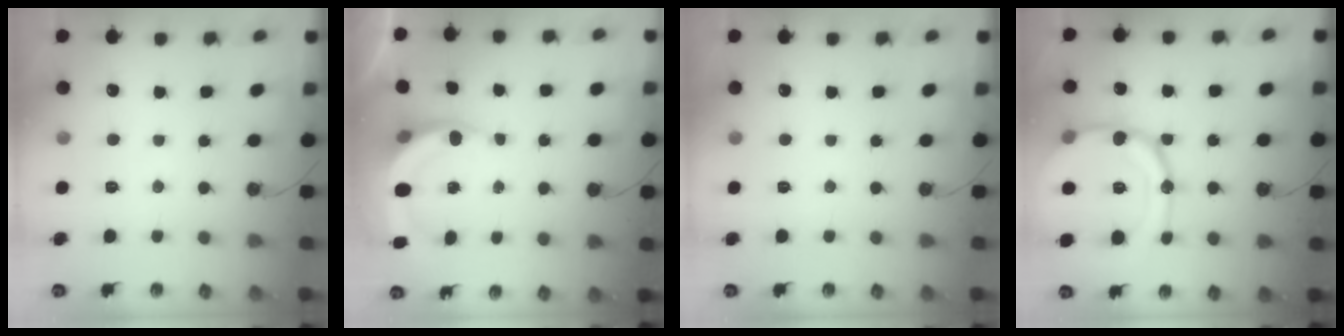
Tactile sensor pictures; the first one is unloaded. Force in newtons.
{"total": 6.3, "press": 6.2, "slide": 1.2}
{"total": 0.0}
{"total": 22.3, "press": 22.0, "slide": 3.7}